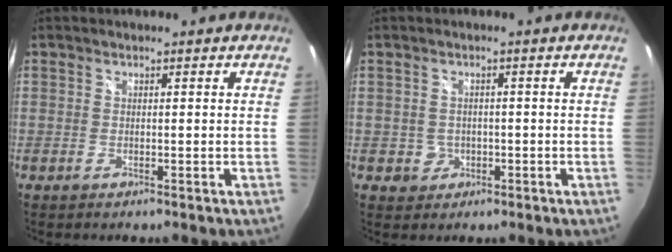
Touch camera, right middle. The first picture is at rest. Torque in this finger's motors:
{"motor_torque": [-0.21, -0.04, -0.01, -0.01]}